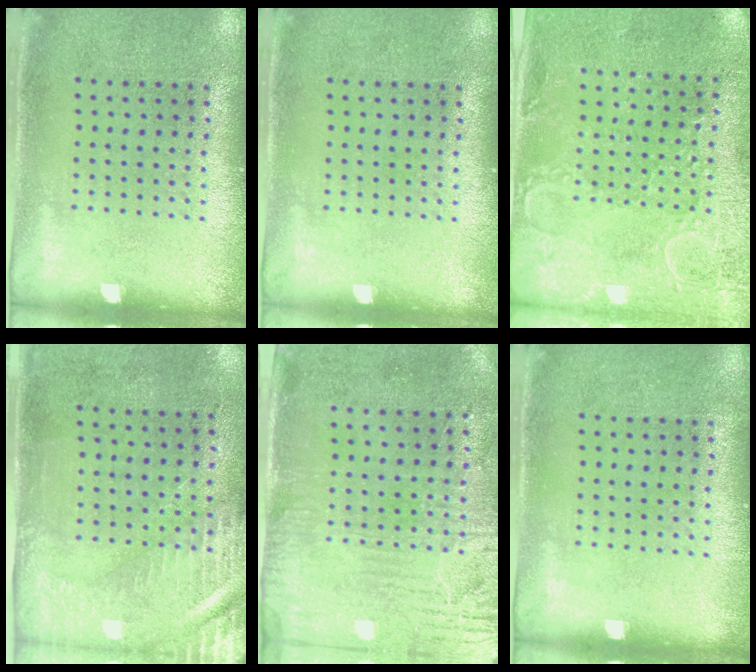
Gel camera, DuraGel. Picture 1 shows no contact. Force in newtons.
{"total": 0.0}
{"total": 2.7, "press": 2.6, "slide": 0.8}
{"total": 3.0, "press": 2.5, "slide": 1.6}
{"total": 3.1, "press": 2.6, "slide": 1.8}
{"total": 0.0}